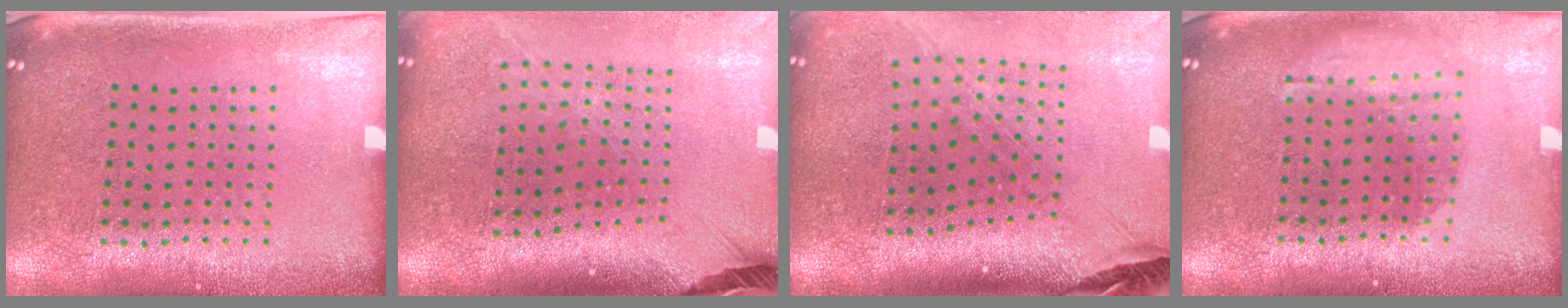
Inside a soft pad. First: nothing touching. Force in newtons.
{"total": 2.7, "press": 1.9, "slide": 1.9}
{"total": 2.9, "press": 2.0, "slide": 2.0}
{"total": 1.6, "press": 1.2, "slide": 1.0}